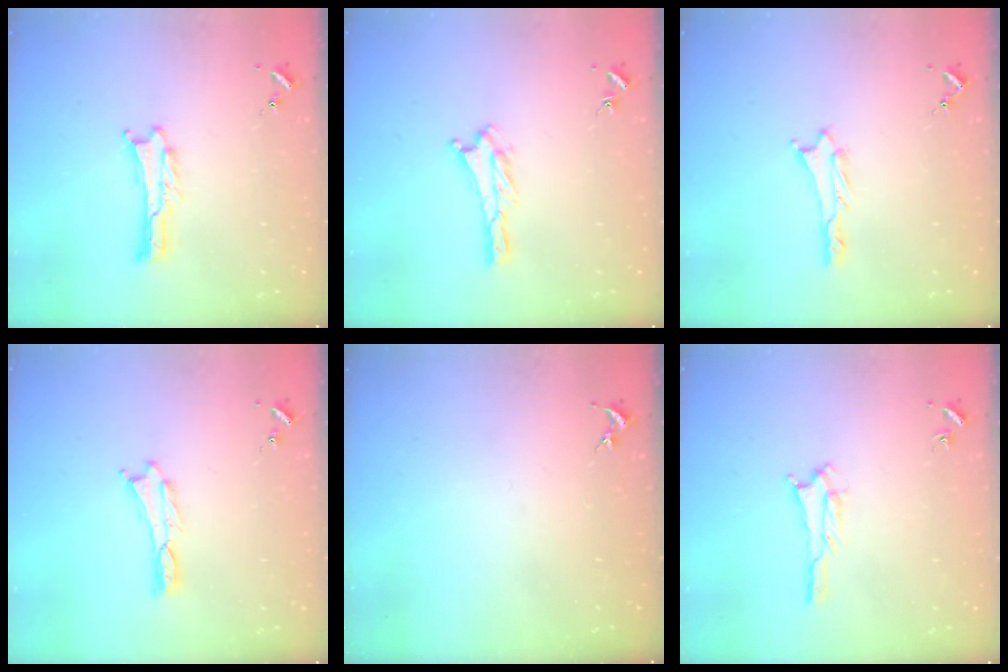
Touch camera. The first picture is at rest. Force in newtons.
{"total": 1.6, "press": 1.6, "slide": 0.3}
{"total": 0.9, "press": 0.9, "slide": 0.1}
{"total": 0.0}
{"total": 0.0}
{"total": 1.3, "press": 1.3, "slide": 0.2}